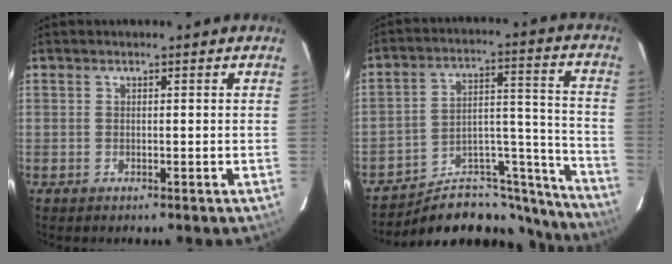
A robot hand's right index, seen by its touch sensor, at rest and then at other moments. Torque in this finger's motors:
{"motor_torque": [0.39, -1.67, -0.04, -0.11]}